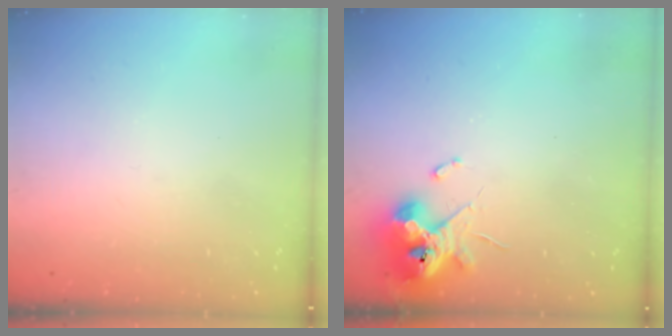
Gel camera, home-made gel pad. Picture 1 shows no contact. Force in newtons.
{"total": 11.6, "press": 11.6, "slide": 0.8}